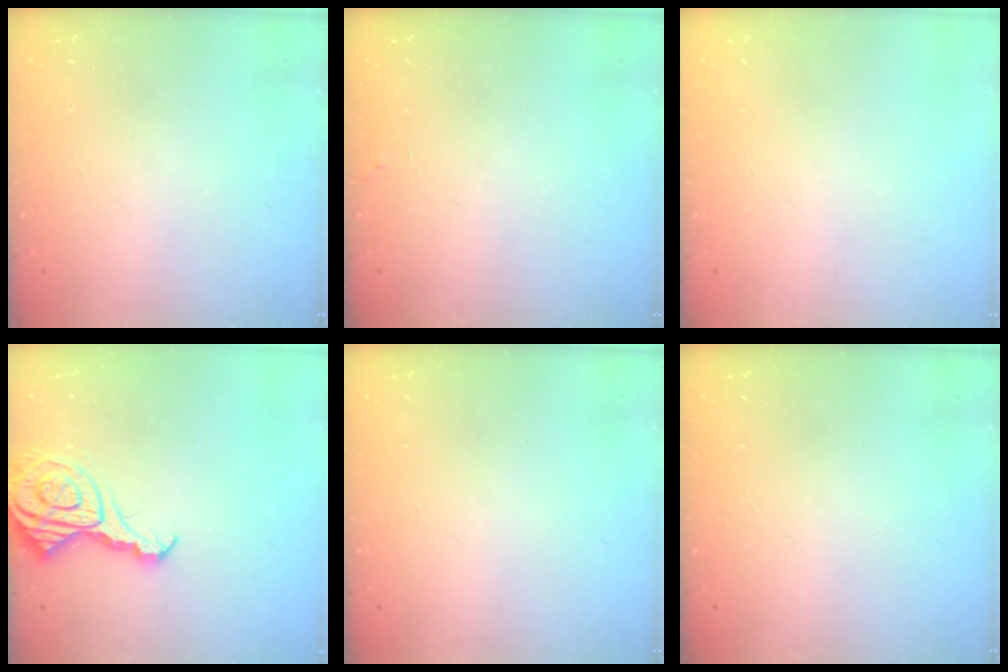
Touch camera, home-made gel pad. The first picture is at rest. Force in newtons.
{"total": 1.7, "press": 1.7, "slide": 0.1}
{"total": 0.0}
{"total": 13.5, "press": 13.4, "slide": 1.4}
{"total": 0.0}
{"total": 0.0}